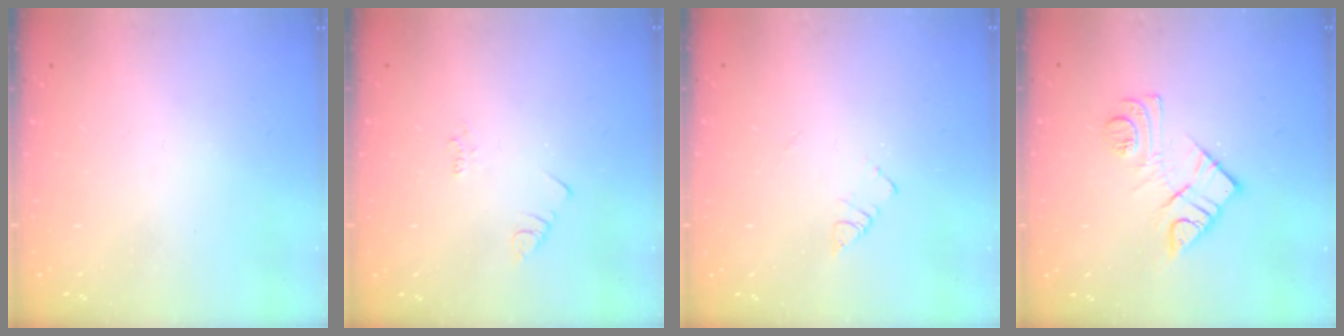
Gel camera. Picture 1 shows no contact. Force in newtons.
{"total": 2.2, "press": 2.1, "slide": 0.4}
{"total": 3.9, "press": 3.9, "slide": 0.4}
{"total": 11.1, "press": 11.0, "slide": 0.8}